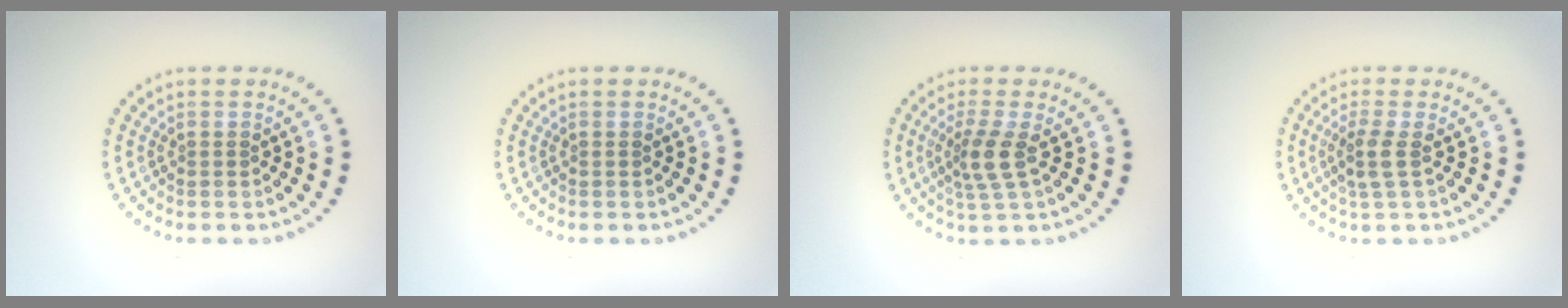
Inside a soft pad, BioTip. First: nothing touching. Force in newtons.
{"total": 0.0}
{"total": 2.7, "press": 2.1, "slide": 1.8}
{"total": 1.9, "press": 1.6, "slide": 1.1}